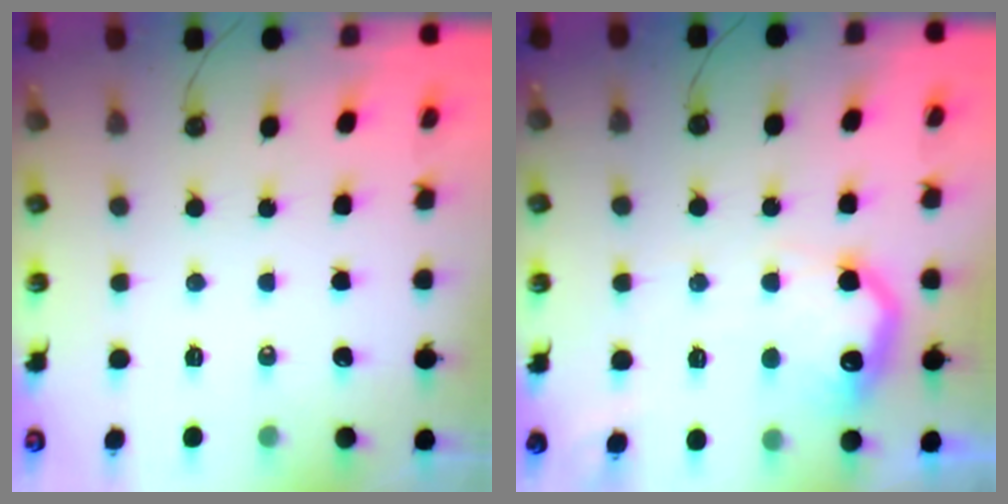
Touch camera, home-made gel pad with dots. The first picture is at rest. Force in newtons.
{"total": 14.3, "press": 14.2, "slide": 0.8}